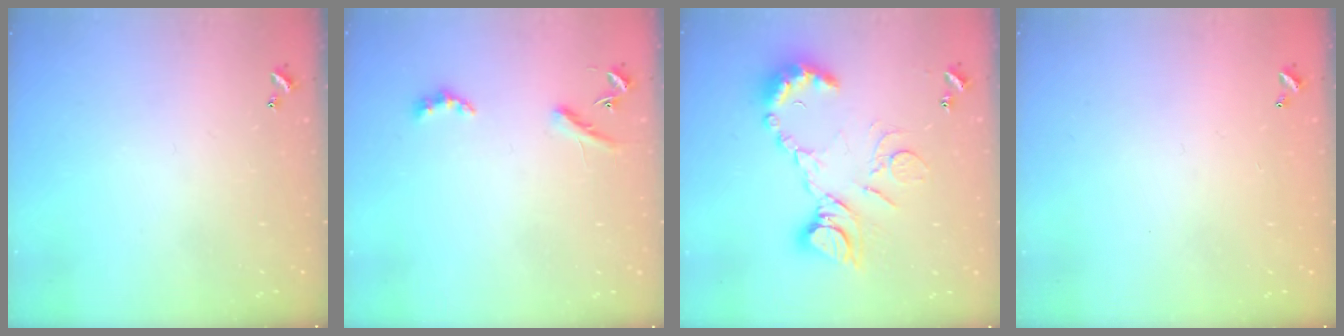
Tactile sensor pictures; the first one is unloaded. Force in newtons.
{"total": 3.5, "press": 3.5, "slide": 0.7}
{"total": 14.9, "press": 14.9, "slide": 0.7}
{"total": 2.9, "press": 2.9, "slide": 0.1}